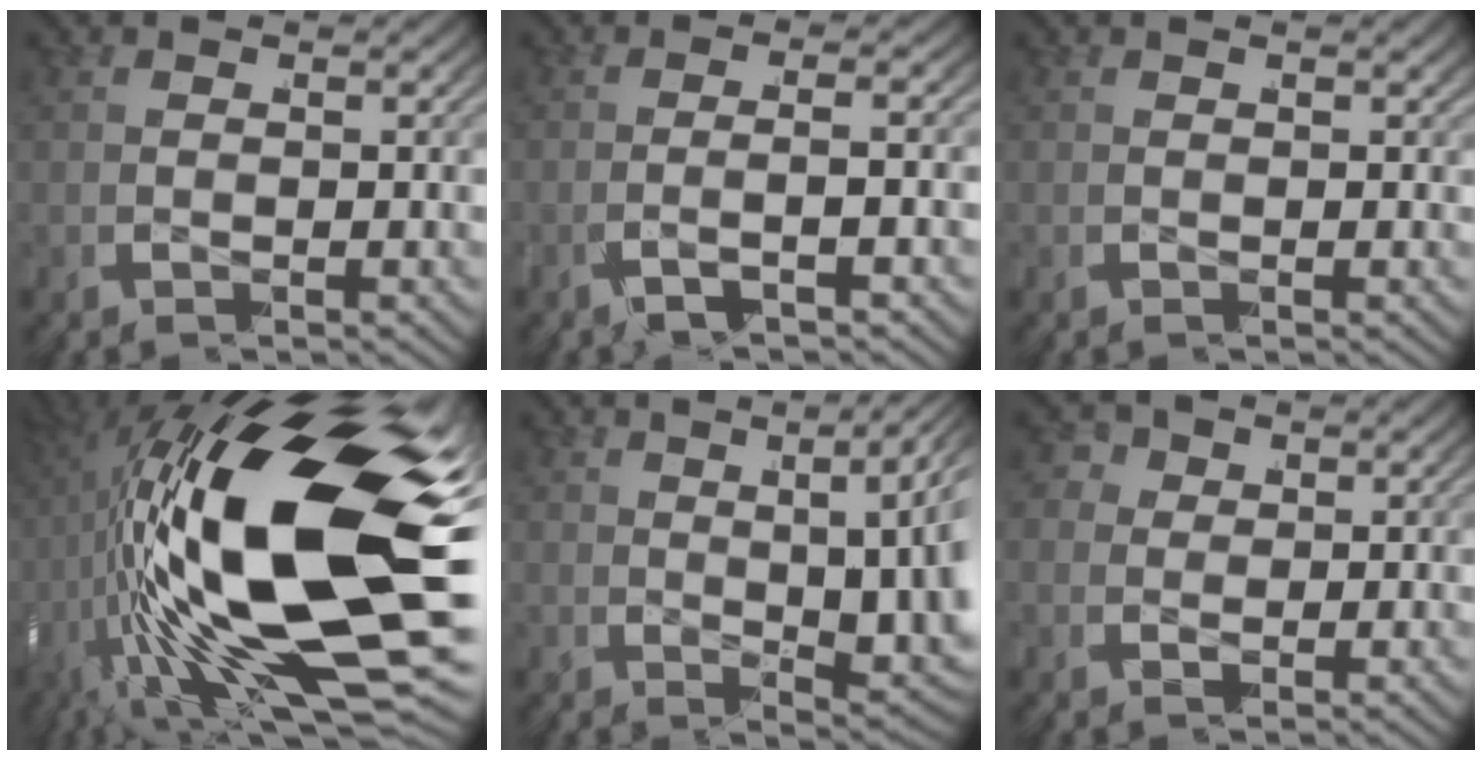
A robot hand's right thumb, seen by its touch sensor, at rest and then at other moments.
{"total": 2.5, "force": [-1.6, 0.1, 1.9], "torque": [-0.055, 0.008, -0.033]}
{"total": 0.0}
{"total": 28.0, "force": [-0.6, 13.1, 24.7], "torque": [-0.474, -0.024, 0.017]}
{"total": 8.7, "force": [0.2, 3.4, 8.0], "torque": [-0.114, 0.002, 0.012]}
{"total": 3.3, "force": [0.4, 3.1, 1.2], "torque": [-0.038, -0.017, 0.009]}